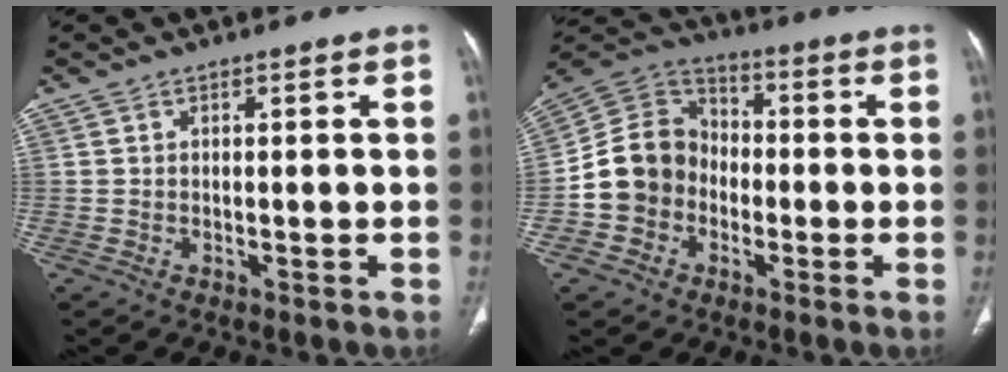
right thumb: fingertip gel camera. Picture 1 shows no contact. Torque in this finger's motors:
{"motor_torque": [1.44, 2.56, 1.00, -1.01, 0.09]}